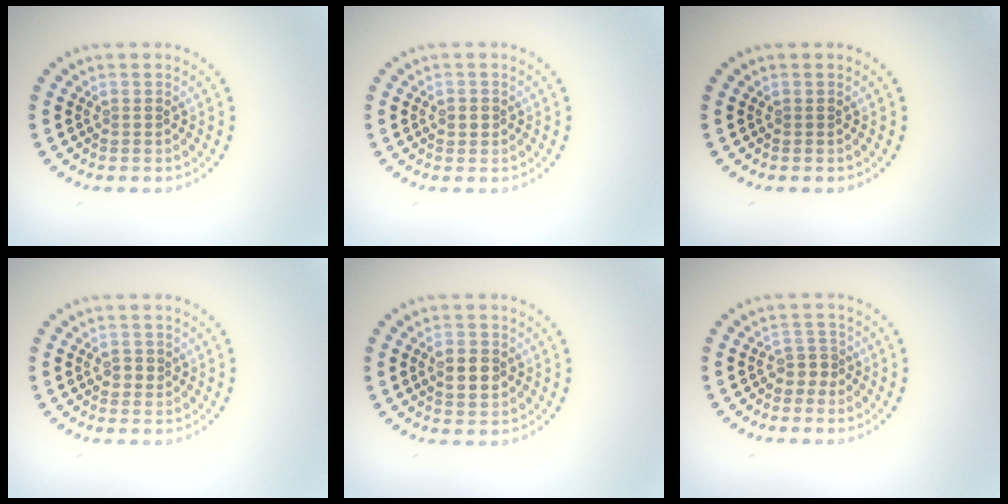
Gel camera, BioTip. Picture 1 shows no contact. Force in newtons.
{"total": 1.0, "press": 1.0, "slide": 0.3}
{"total": 0.0}
{"total": 1.1, "press": 1.0, "slide": 0.3}
{"total": 2.6, "press": 2.6, "slide": 0.2}
{"total": 1.6, "press": 1.2, "slide": 1.1}